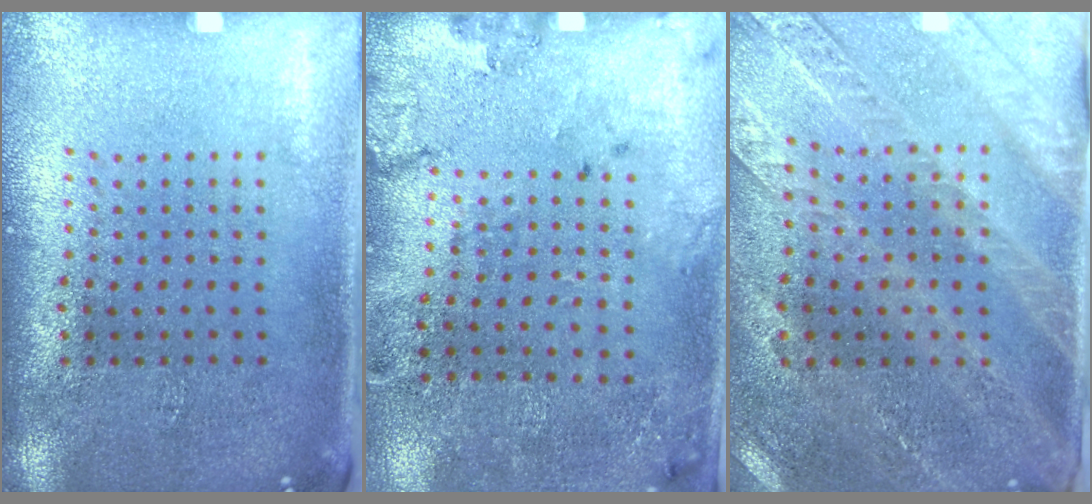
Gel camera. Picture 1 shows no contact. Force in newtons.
{"total": 2.1, "press": 1.5, "slide": 1.5}
{"total": 2.9, "press": 2.7, "slide": 1.3}